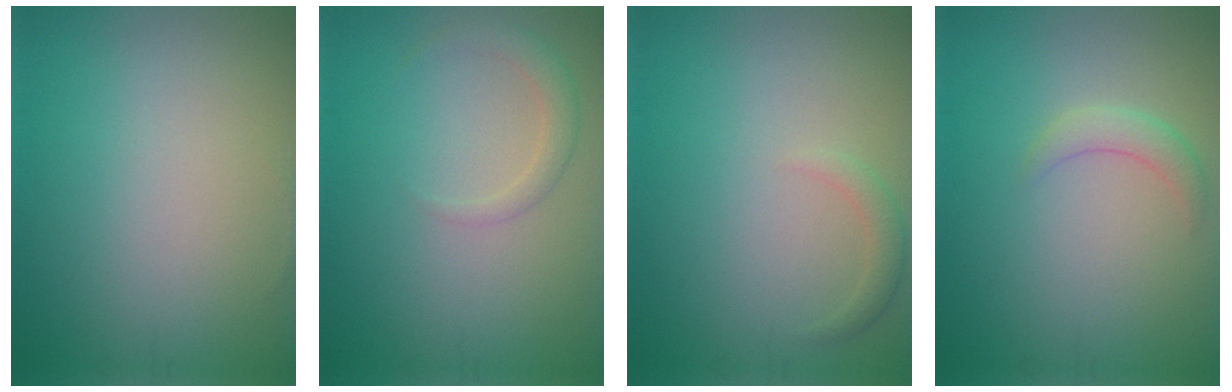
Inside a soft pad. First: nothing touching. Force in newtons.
{"total": 1.8, "press": 1.8, "slide": 0.1}
{"total": 1.3, "press": 1.3, "slide": 0.1}
{"total": 1.7, "press": 1.7, "slide": 0.0}